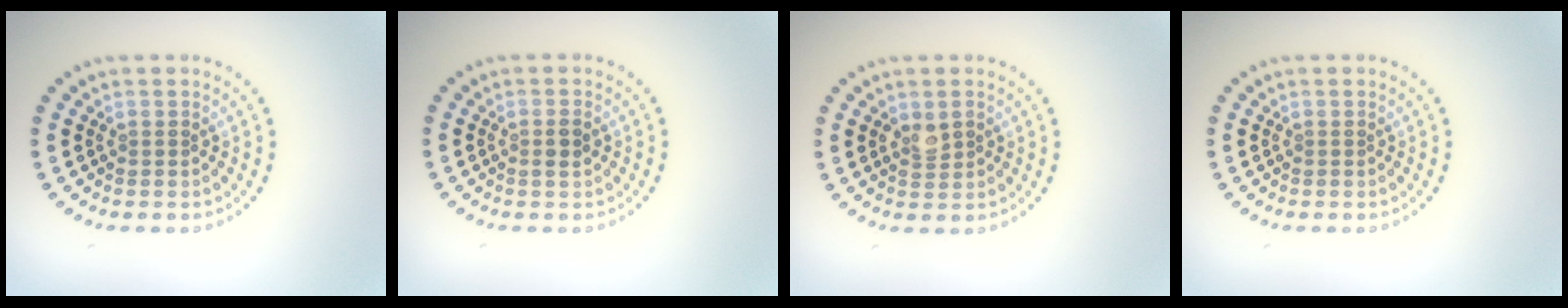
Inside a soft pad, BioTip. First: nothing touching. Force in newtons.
{"total": 1.1, "press": 1.1, "slide": 0.3}
{"total": 1.4, "press": 1.4, "slide": 0.1}
{"total": 0.0}